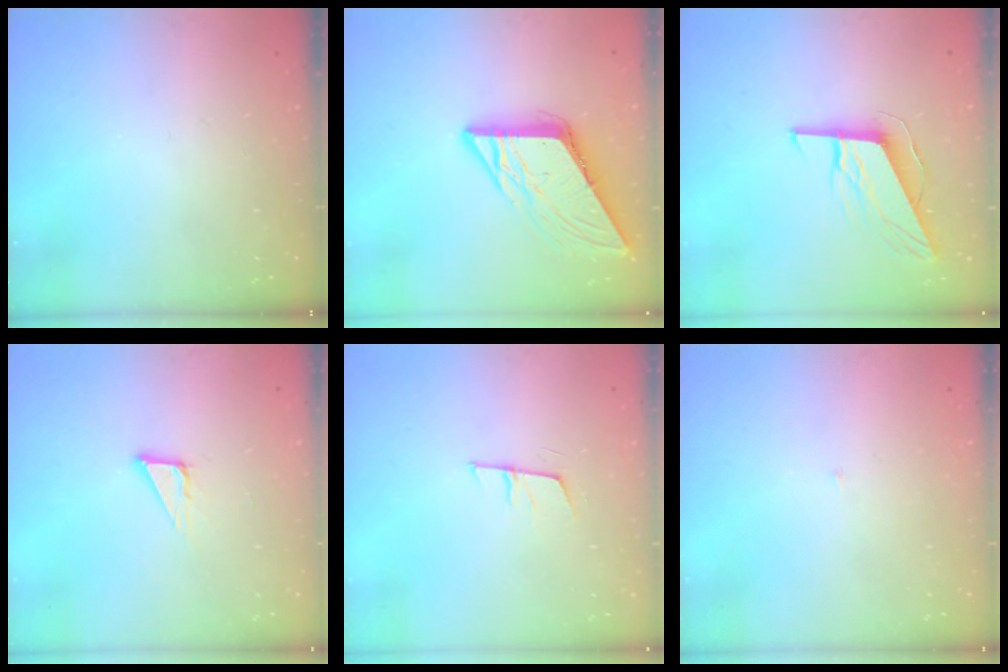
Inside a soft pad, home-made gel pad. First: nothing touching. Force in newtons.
{"total": 8.8, "press": 8.8, "slide": 0.9}
{"total": 9.7, "press": 9.5, "slide": 1.9}
{"total": 5.0, "press": 5.0, "slide": 0.2}
{"total": 6.2, "press": 5.6, "slide": 2.7}
{"total": 2.0, "press": 2.0, "slide": 0.2}